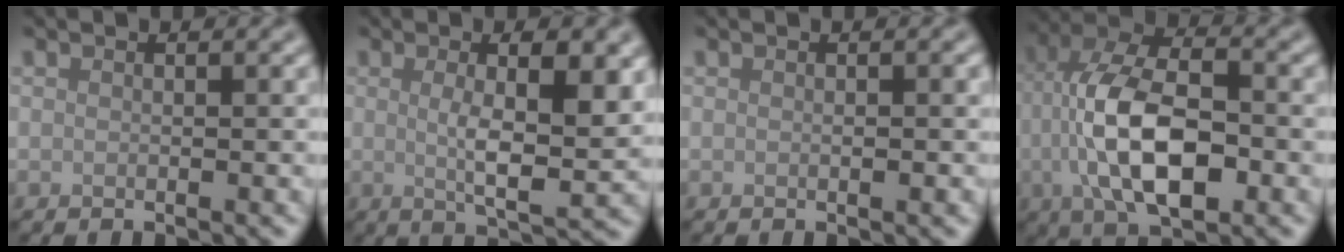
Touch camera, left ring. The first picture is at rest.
{"total": 6.3, "force": [1.0, 1.6, 6.0], "torque": [-0.091, -0.006, 0.018]}
{"total": 0.7, "force": [0.0, 0.1, 0.7], "torque": [-0.010, -0.001, 0.001]}
{"total": 10.1, "force": [-1.8, 4.7, 8.7], "torque": [-0.164, 0.009, -0.039]}